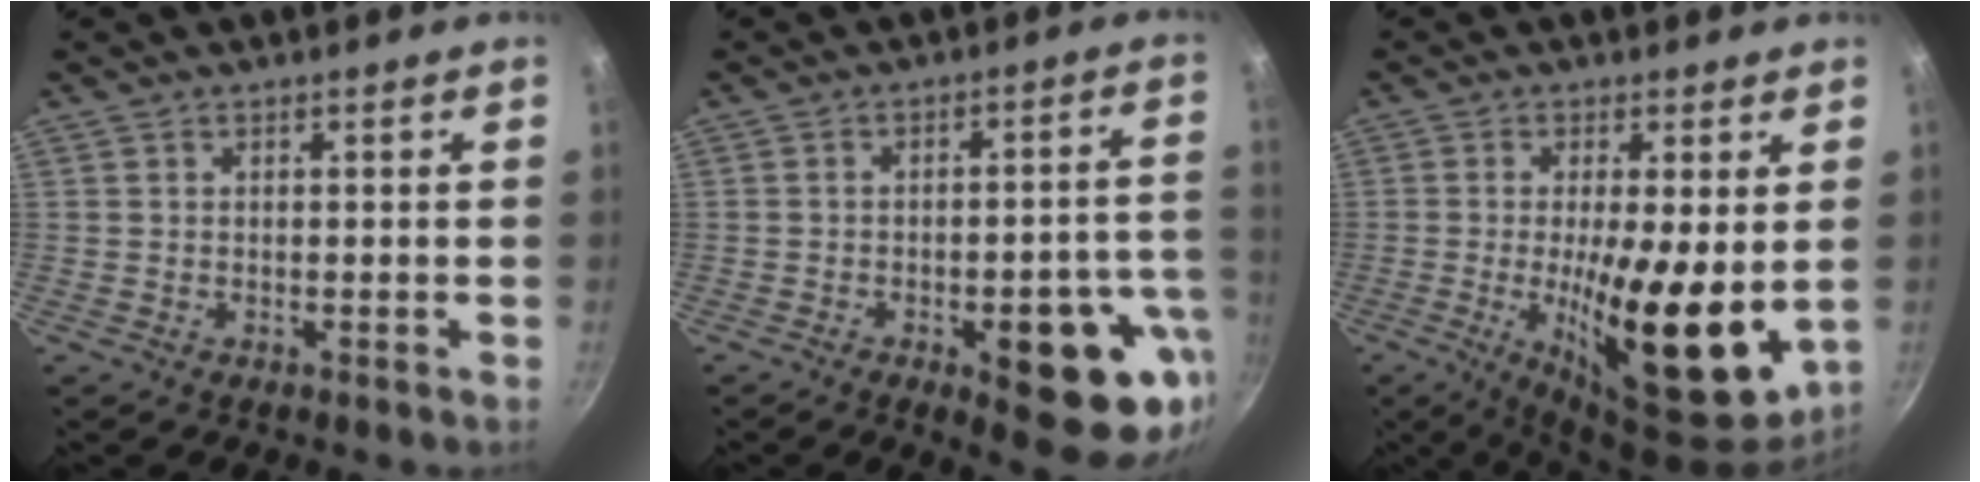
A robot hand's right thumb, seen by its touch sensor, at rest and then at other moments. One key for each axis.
{"total": 16.6, "fx": -6.4, "fy": 6.2, "fz": 14.1, "tx": -0.132, "ty": 0.028, "tz": -0.076}
{"total": 16.5, "fx": -1.1, "fy": 4.8, "fz": 15.8, "tx": -0.238, "ty": -0.023, "tz": -0.012}